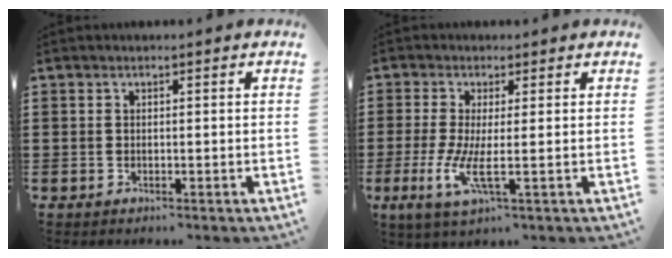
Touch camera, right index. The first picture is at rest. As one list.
[{"total": 5.5, "force": [-0.7, 0.7, 5.4], "torque": [-0.120, -0.018, -0.014]}]